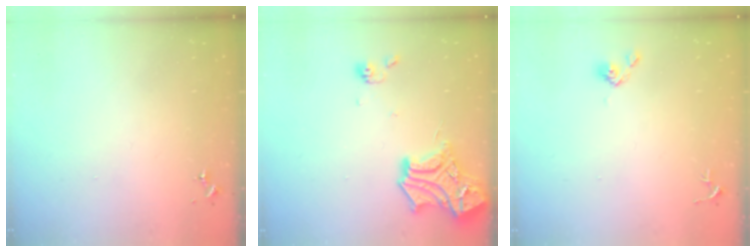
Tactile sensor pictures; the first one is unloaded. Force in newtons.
{"total": 16.2, "press": 16.2, "slide": 1.5}
{"total": 4.8, "press": 4.8, "slide": 0.6}